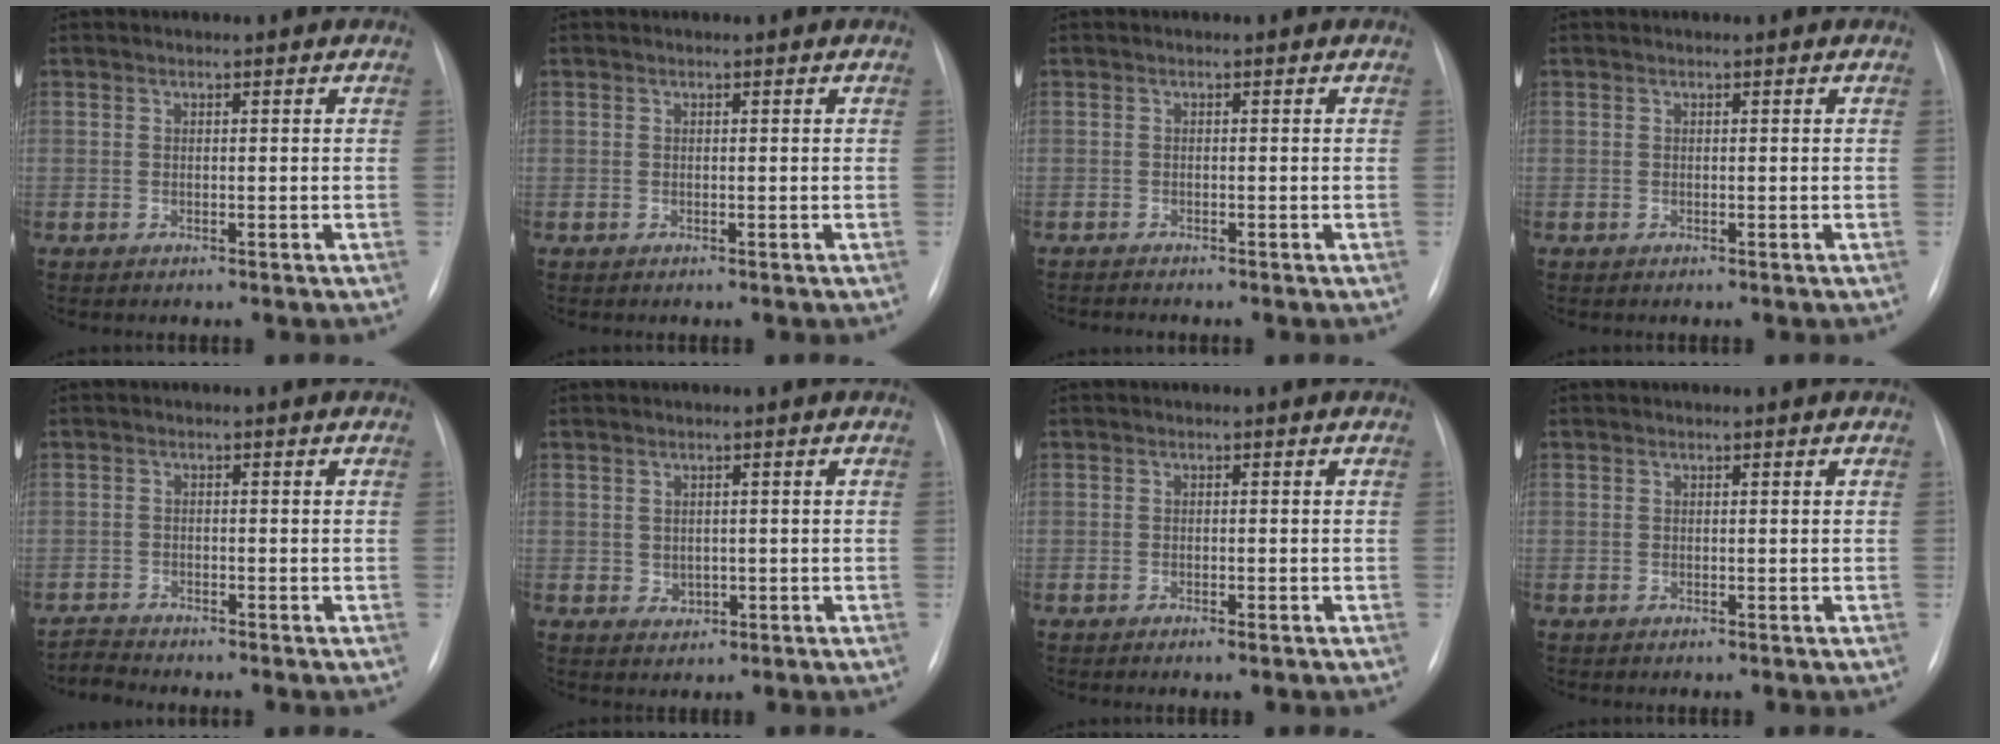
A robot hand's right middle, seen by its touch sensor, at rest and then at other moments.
{"total": 0.0}
{"total": 0.7, "force": [-0.7, -0.1, -0.1], "torque": [-0.002, -0.005, -0.013]}
{"total": 0.0}
{"total": 2.0, "force": [-1.8, -0.3, -0.8], "torque": [0.016, -0.015, -0.035]}
{"total": 1.7, "force": [-0.1, 1.5, 0.8], "torque": [-0.014, 0.000, 0.007]}
{"total": 1.4, "force": [-0.9, 0.3, 1.1], "torque": [-0.021, -0.001, -0.013]}
{"total": 0.0}